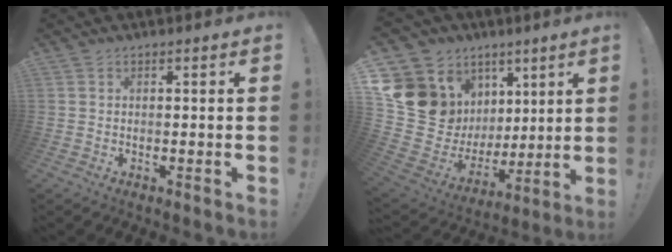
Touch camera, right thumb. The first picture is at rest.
{"total": 18.8, "force": [6.8, 15.3, 8.5], "torque": [-0.166, -0.057, 0.169]}